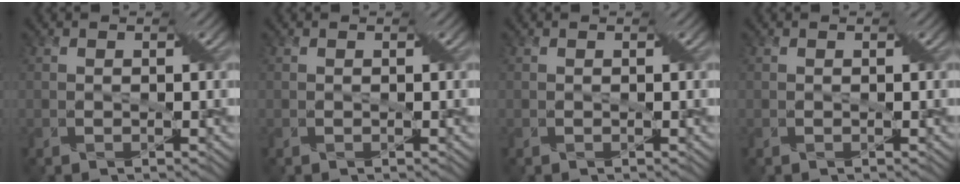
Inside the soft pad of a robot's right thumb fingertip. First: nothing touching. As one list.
[{"total": 0.0}, {"total": 0.0}, {"total": 0.0}]